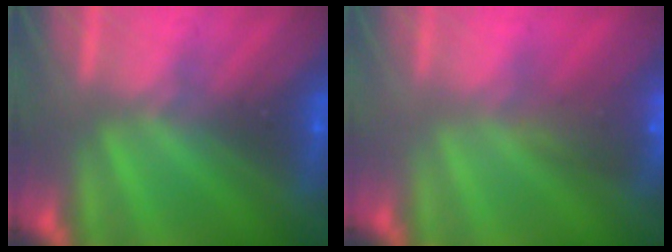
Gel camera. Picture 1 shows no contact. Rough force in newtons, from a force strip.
{"total": 8.4}